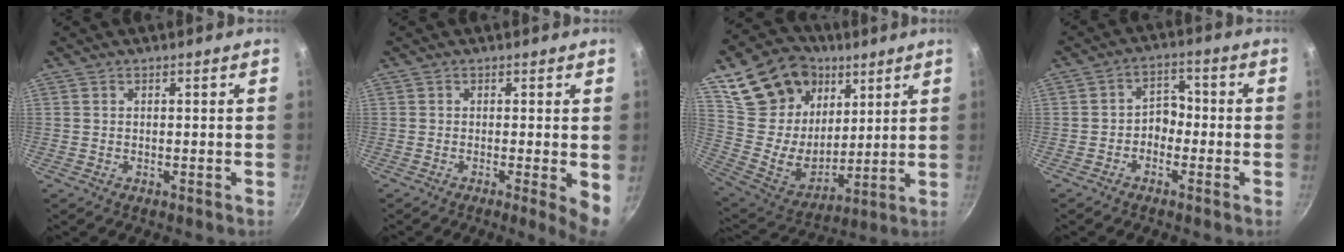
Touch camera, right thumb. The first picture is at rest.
{"total": 4.8, "force": [-0.5, 0.7, 4.7], "torque": [-0.053, -0.009, -0.008]}
{"total": 22.7, "force": [11.1, 16.6, 10.8], "torque": [-0.168, -0.054, 0.212]}
{"total": 4.5, "force": [-1.4, 3.4, 2.5], "torque": [-0.006, 0.026, -0.031]}